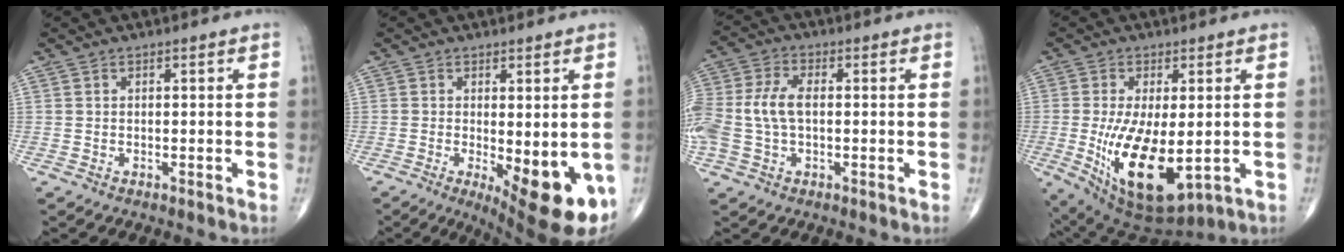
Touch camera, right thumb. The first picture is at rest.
{"total": 13.2, "force": [-3.8, 4.6, 11.8], "torque": [-0.133, -0.022, -0.038]}
{"total": 10.6, "force": [-0.2, 6.4, 8.5], "torque": [-0.212, 0.018, -0.005]}
{"total": 15.8, "force": [-2.5, 6.8, 14.1], "torque": [-0.259, -0.030, -0.019]}